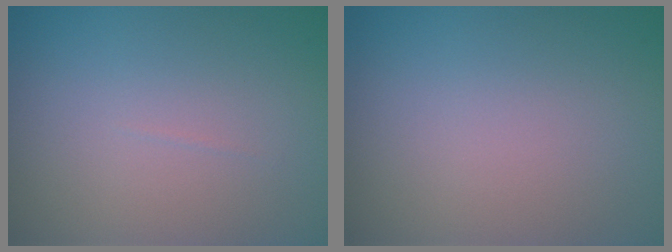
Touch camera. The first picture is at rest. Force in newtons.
{"total": 0.0}